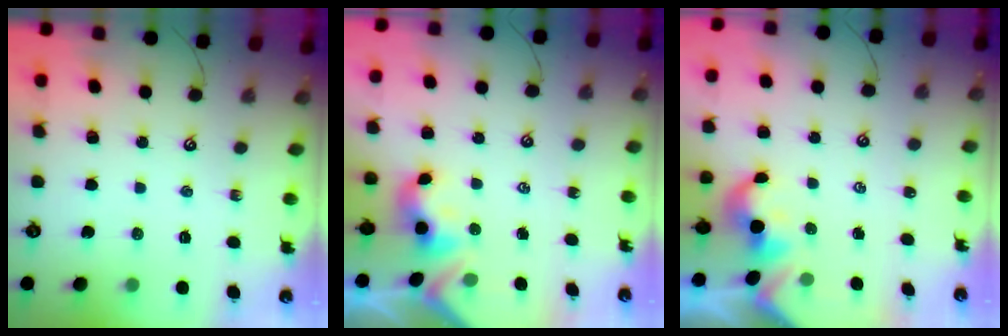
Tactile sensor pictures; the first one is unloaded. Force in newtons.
{"total": 3.4, "press": 3.4, "slide": 0.4}
{"total": 2.0, "press": 1.9, "slide": 0.4}